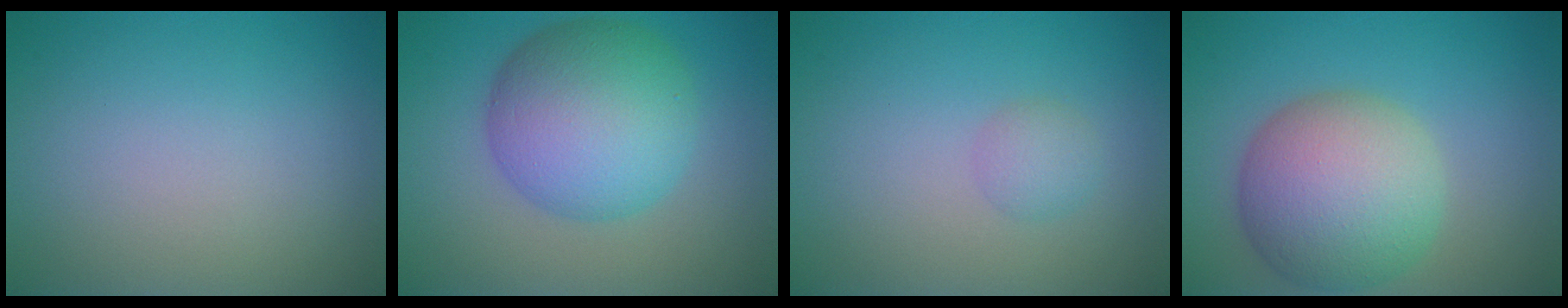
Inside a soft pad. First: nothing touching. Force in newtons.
{"total": 9.4, "press": 9.4, "slide": 0.1}
{"total": 1.4, "press": 1.4, "slide": 0.0}
{"total": 8.9, "press": 8.9, "slide": 0.6}